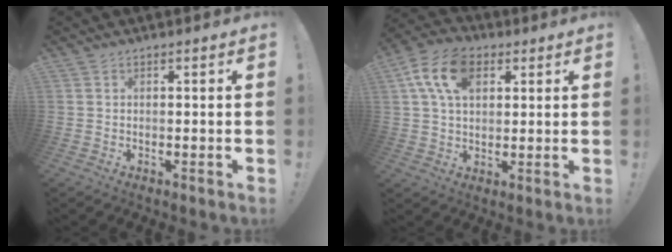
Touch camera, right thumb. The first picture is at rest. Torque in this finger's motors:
{"motor_torque": [1.46, 1.46, 0.09, 0.05, 0.03]}